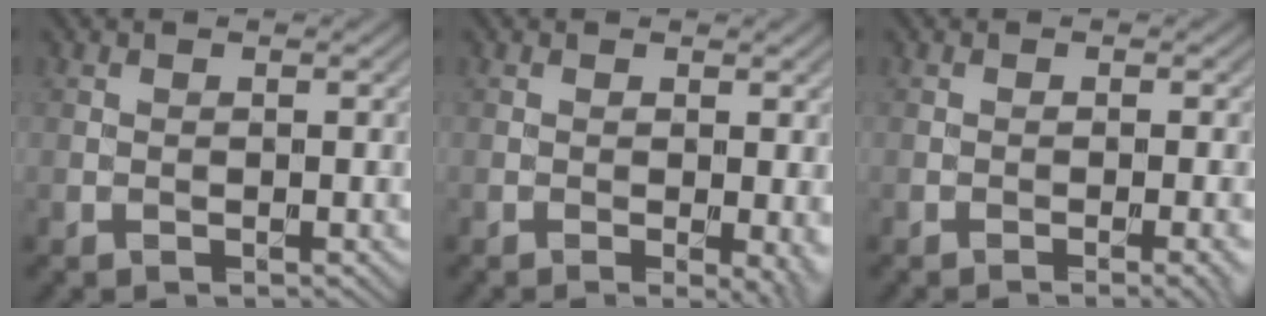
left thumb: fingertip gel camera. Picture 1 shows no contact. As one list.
[{"total": 2.8, "force": [-0.4, 0.7, 2.7], "torque": [-0.036, -0.007, -0.007]}, {"total": 2.4, "force": [-1.0, 0.4, 2.2], "torque": [-0.026, 0.004, -0.018]}]